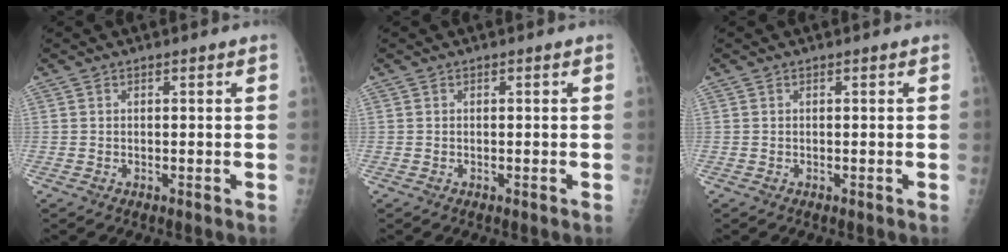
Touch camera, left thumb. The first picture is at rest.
{"total": 0.0}
{"total": 0.0}